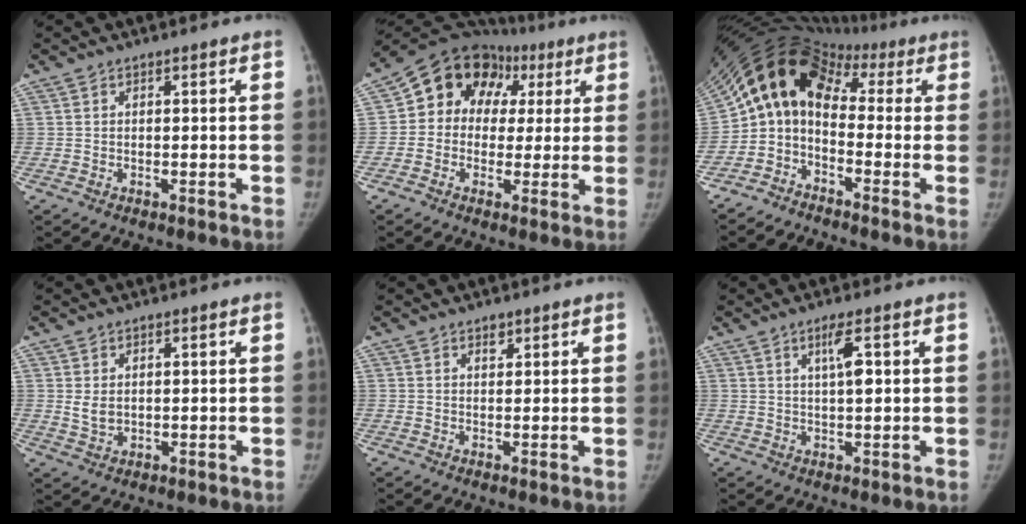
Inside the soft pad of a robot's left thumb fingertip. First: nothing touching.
{"total": 15.6, "force": [3.9, 12.7, 8.1], "torque": [-0.085, 0.042, 0.054]}
{"total": 11.6, "force": [-0.8, 9.1, 7.1], "torque": [-0.100, 0.084, -0.029]}
{"total": 2.9, "force": [0.5, 2.1, 1.9], "torque": [-0.027, -0.005, 0.016]}
{"total": 1.5, "force": [0.9, 0.9, 0.7], "torque": [-0.001, -0.004, 0.013]}
{"total": 4.3, "force": [1.4, 1.1, 3.9], "torque": [-0.066, 0.000, 0.025]}